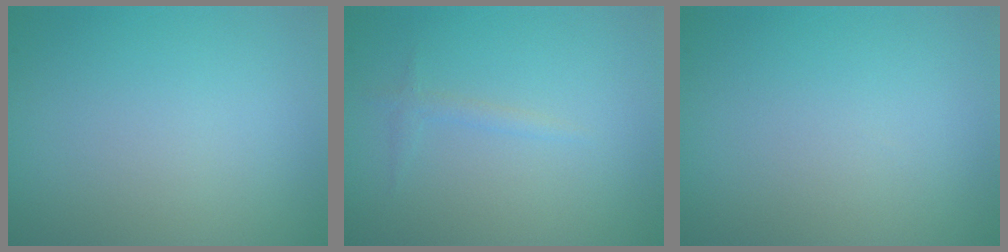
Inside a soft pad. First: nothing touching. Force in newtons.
{"total": 0.8, "press": 0.8, "slide": 0.1}
{"total": 0.0}